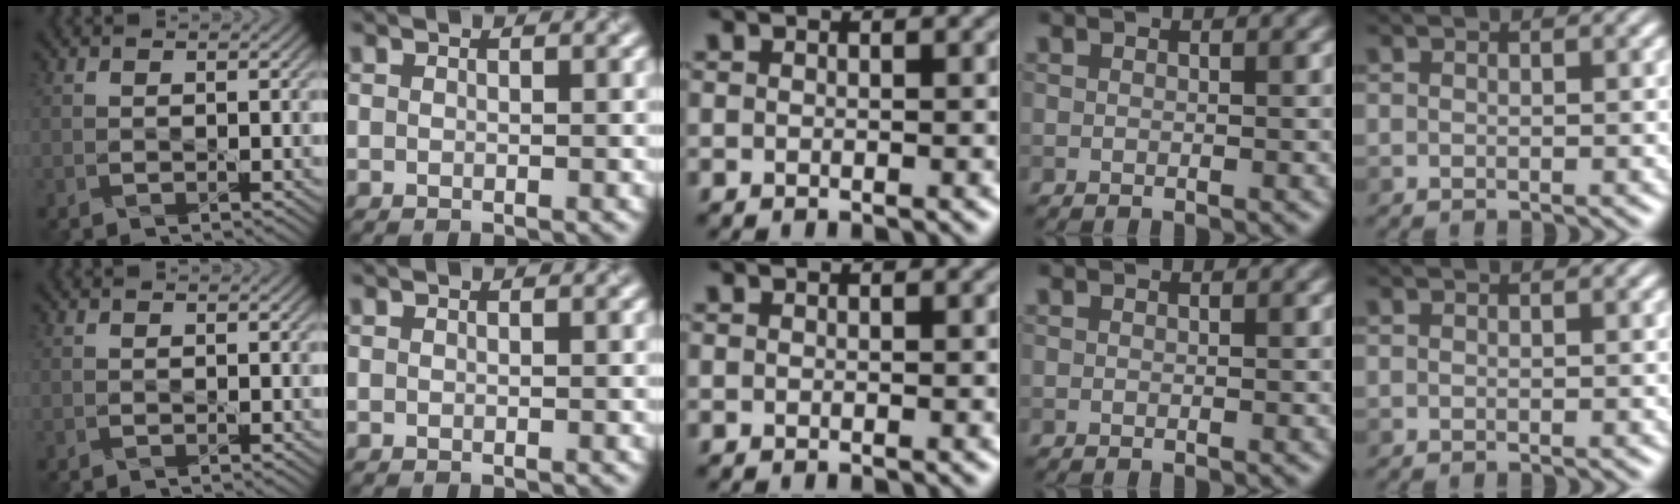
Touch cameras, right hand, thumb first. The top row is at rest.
{}